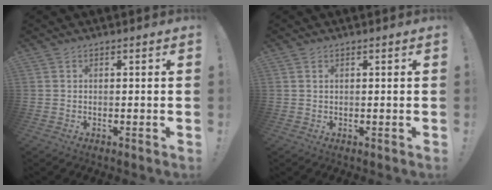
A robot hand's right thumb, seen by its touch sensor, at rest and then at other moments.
{"total": 0.6, "force": [0.3, 0.3, 0.4], "torque": [-0.010, 0.001, 0.006]}